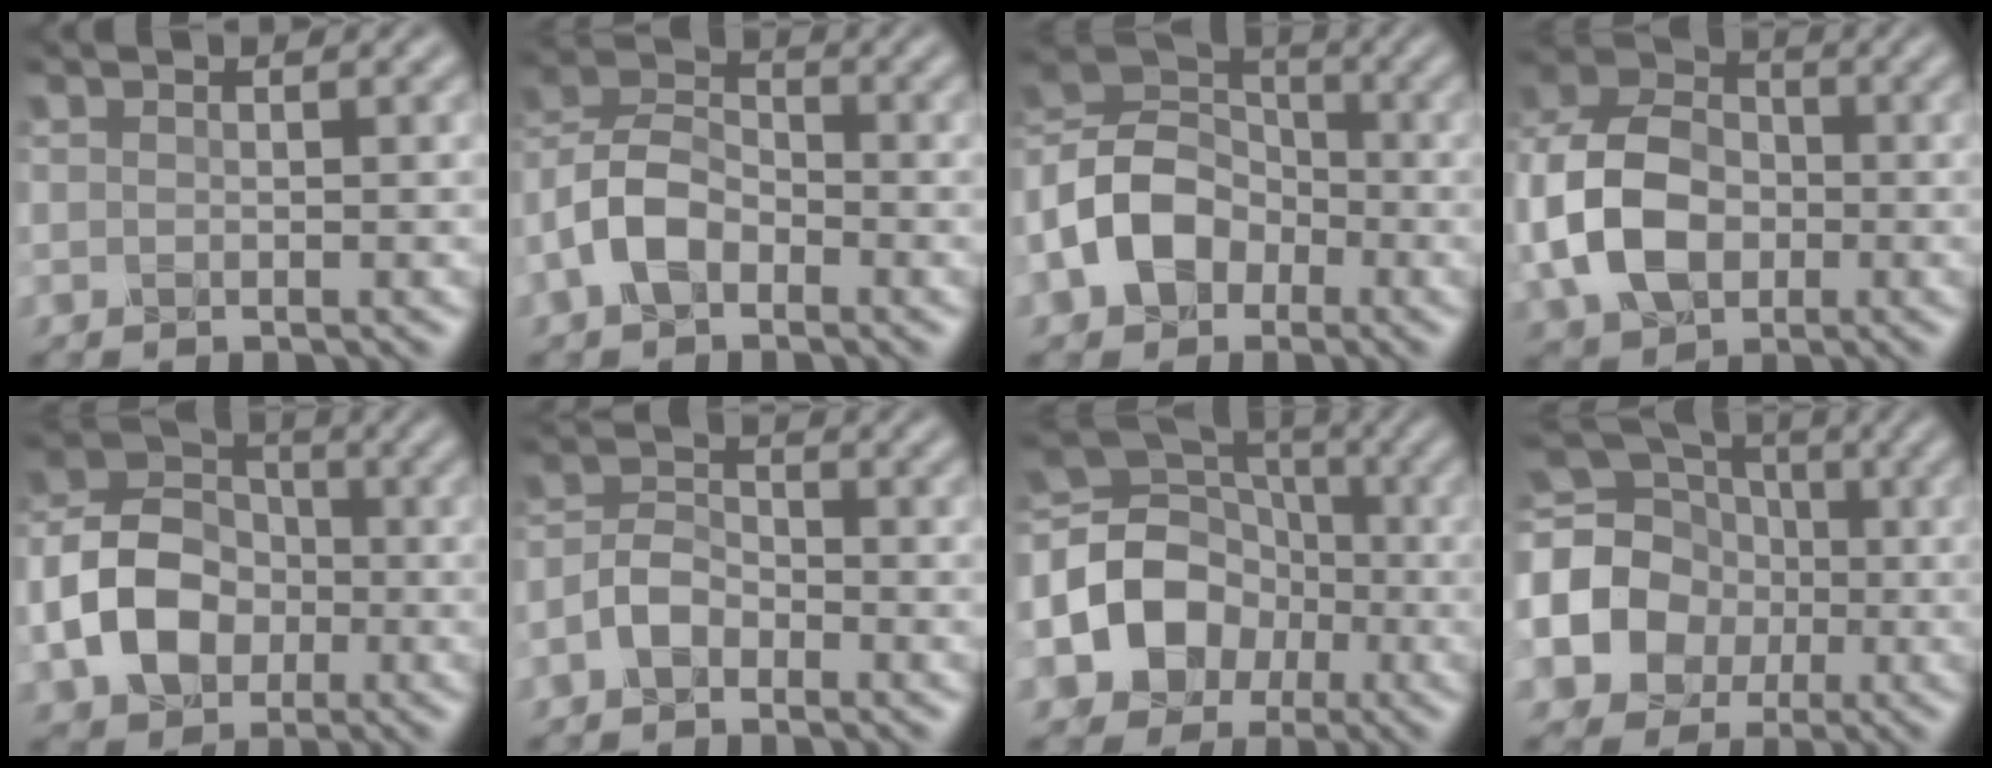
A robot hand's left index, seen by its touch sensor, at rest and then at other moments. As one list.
[{"total": 4.9, "force": [-2.3, 3.0, 3.2], "torque": [-0.072, 0.013, -0.052]}, {"total": 7.7, "force": [-2.7, 5.8, 4.3], "torque": [-0.088, 0.006, -0.062]}, {"total": 9.3, "force": [-1.6, 6.8, 6.1], "torque": [-0.144, 0.006, -0.041]}, {"total": 7.1, "force": [-1.9, 5.4, 4.3], "torque": [-0.085, 0.002, -0.040]}, {"total": 2.3, "force": [-1.4, 1.2, 1.3], "torque": [-0.027, 0.013, -0.035]}, {"total": 10.7, "force": [-2.0, 9.0, 5.5], "torque": [-0.105, -0.001, -0.057]}, {"total": 13.1, "force": [-0.6, 11.5, 6.3], "torque": [-0.157, 0.006, -0.043]}]